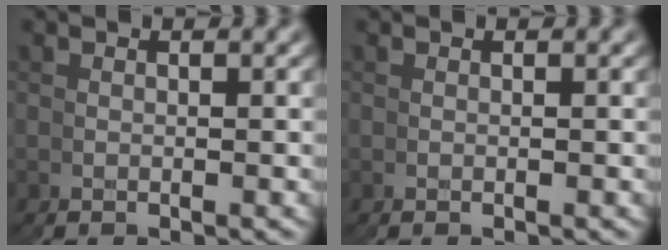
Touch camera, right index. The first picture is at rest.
{"total": 0.0}